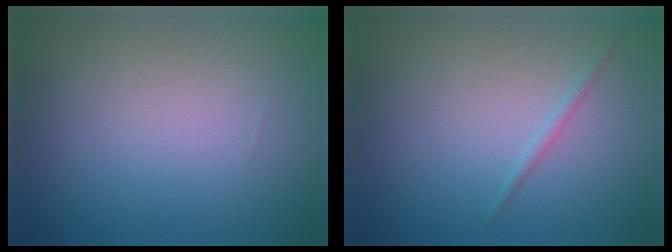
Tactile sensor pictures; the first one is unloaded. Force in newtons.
{"total": 0.7, "press": 0.7, "slide": 0.0}